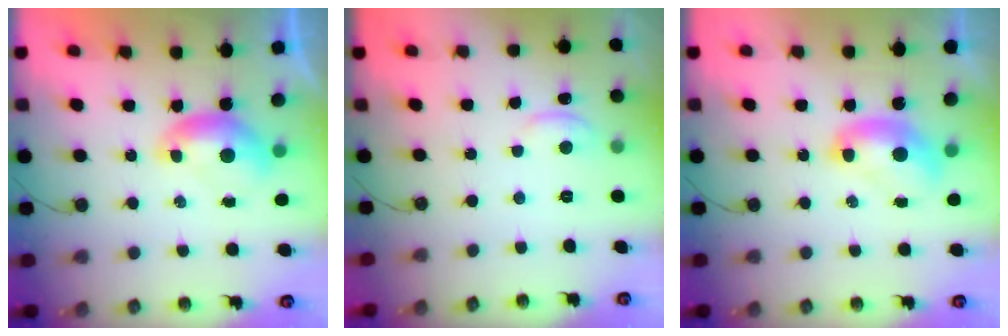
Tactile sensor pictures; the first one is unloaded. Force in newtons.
{"total": 1.8, "press": 1.7, "slide": 0.5}
{"total": 2.0, "press": 2.0, "slide": 0.2}